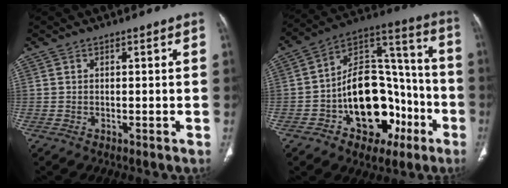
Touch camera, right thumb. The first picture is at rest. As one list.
[{"total": 22.6, "force": [-7.3, 14.5, 15.8], "torque": [-0.189, 0.068, -0.099]}]